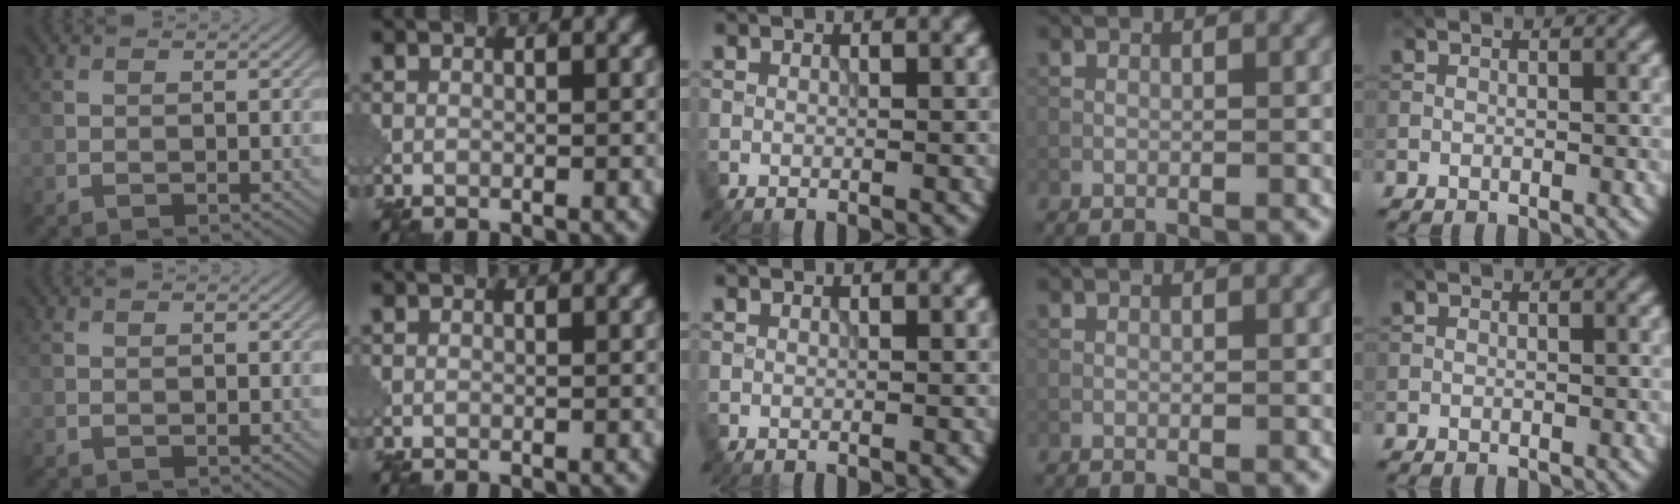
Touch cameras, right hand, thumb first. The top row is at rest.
{}